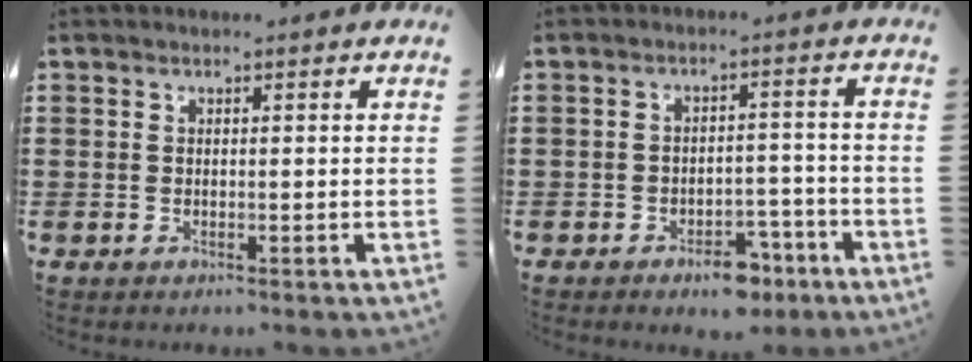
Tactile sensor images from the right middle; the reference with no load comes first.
{"total": 4.7, "force": [-3.8, 1.9, 2.1], "torque": [-0.031, 0.016, -0.071]}